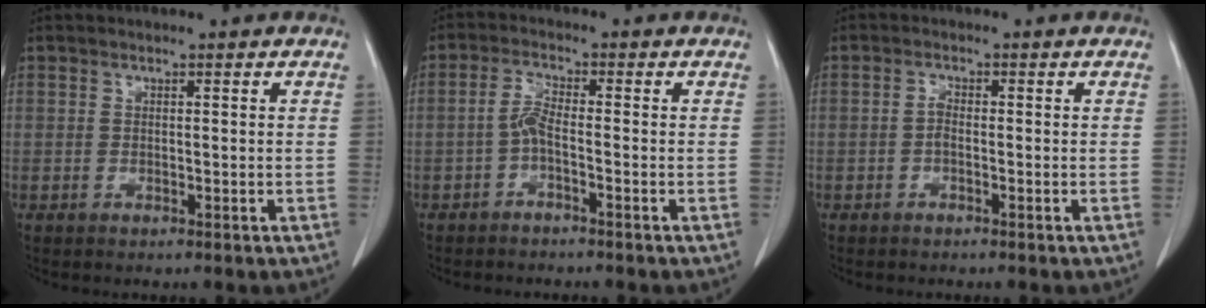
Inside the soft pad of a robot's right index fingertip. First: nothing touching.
{"total": 2.8, "force": [-1.2, 0.3, 2.5], "torque": [-0.055, 0.005, -0.025]}
{"total": 1.1, "force": [-0.3, 0.5, 1.0], "torque": [-0.017, 0.003, -0.007]}